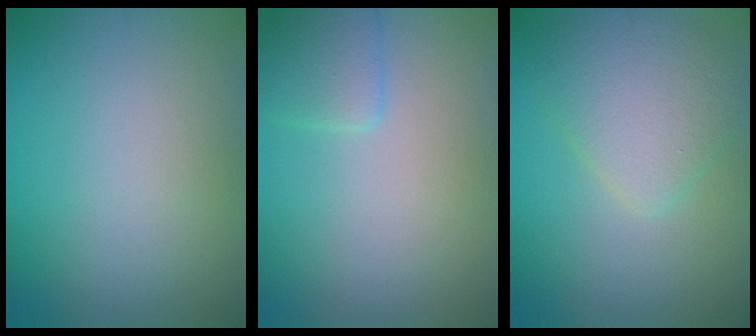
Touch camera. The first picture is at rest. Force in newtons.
{"total": 1.9, "press": 1.9, "slide": 0.1}
{"total": 4.1, "press": 4.1, "slide": 0.2}